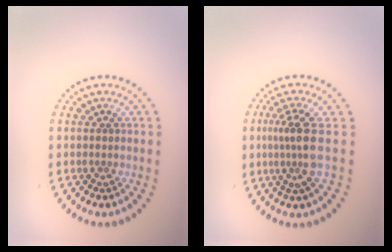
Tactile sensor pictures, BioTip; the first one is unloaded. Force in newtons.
{"total": 3.3, "press": 2.4, "slide": 2.2}